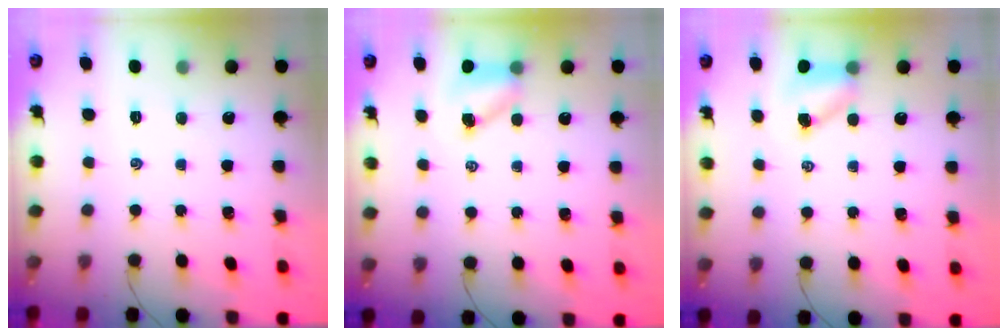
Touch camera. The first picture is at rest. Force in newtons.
{"total": 4.9, "press": 4.8, "slide": 0.3}
{"total": 4.9, "press": 4.8, "slide": 0.3}